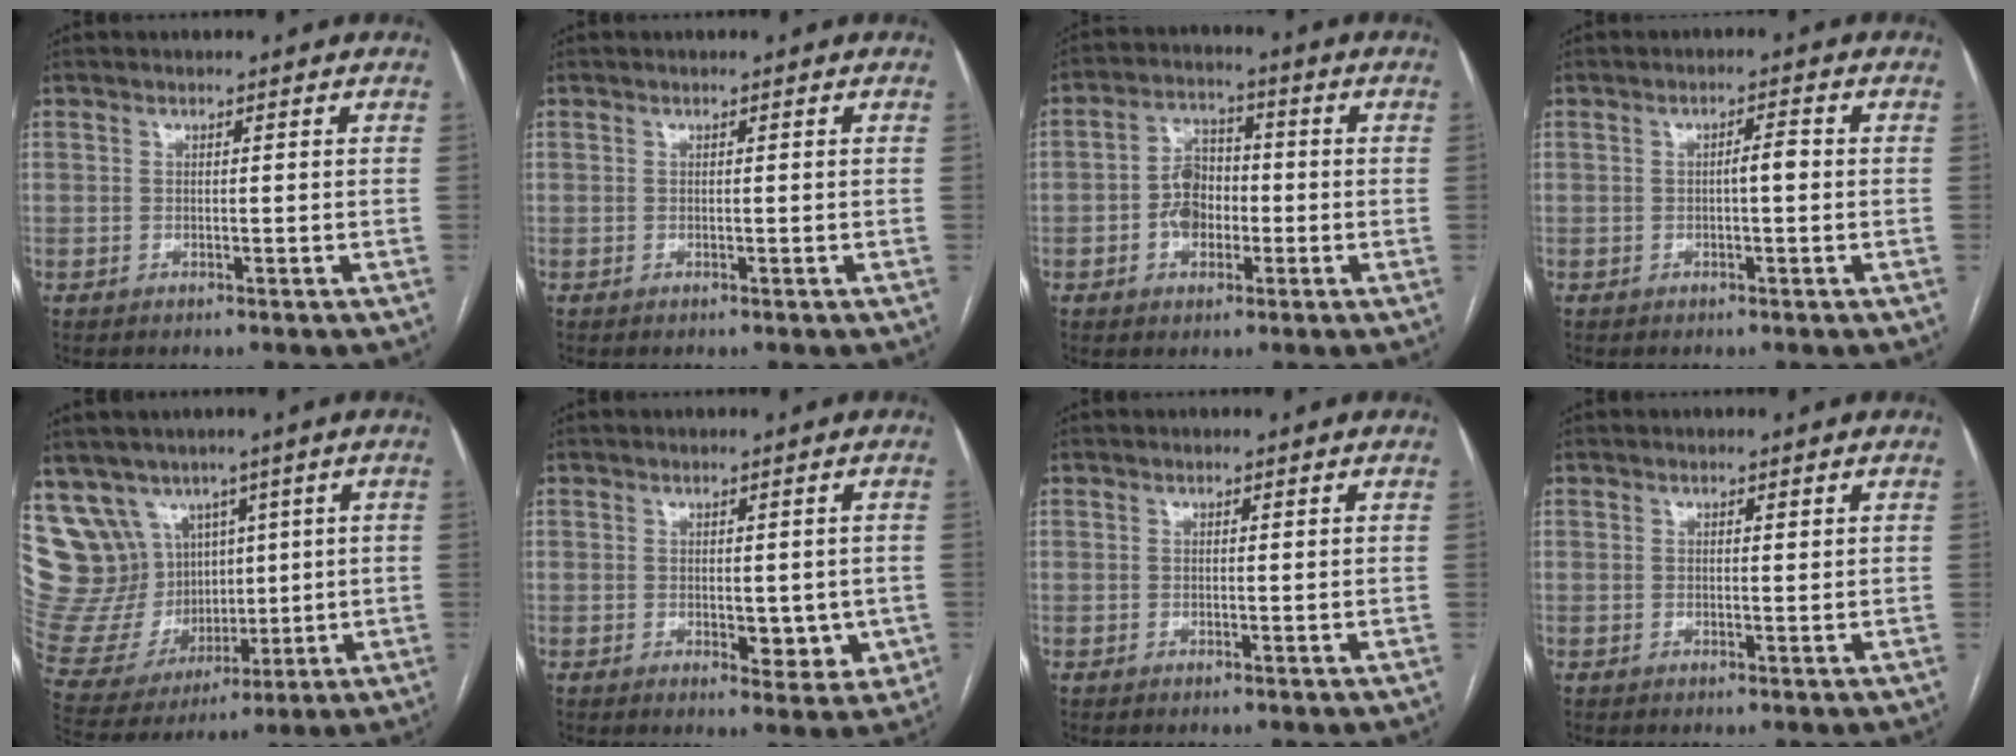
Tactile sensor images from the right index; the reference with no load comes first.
{"total": 0.0}
{"total": 6.4, "force": [-1.4, 4.6, 4.3], "torque": [-0.083, 0.018, -0.024]}
{"total": 2.2, "force": [-0.2, 0.4, 2.2], "torque": [-0.035, 0.005, -0.003]}
{"total": 16.9, "force": [8.4, 13.5, 5.7], "torque": [-0.139, 0.065, 0.197]}
{"total": 5.3, "force": [-0.7, 2.9, 4.4], "torque": [-0.039, -0.006, 0.001]}
{"total": 0.0}
{"total": 0.6, "force": [0.4, 0.2, 0.5], "torque": [-0.011, -0.002, 0.006]}